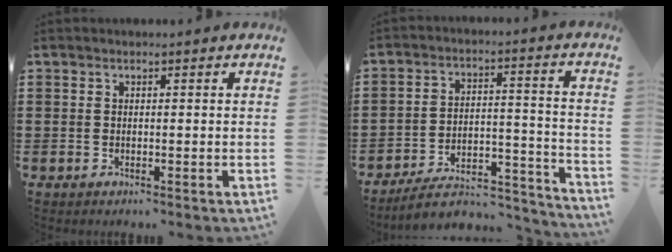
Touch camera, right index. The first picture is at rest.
{"total": 6.7, "force": [-5.7, 1.9, 3.0], "torque": [-0.049, 0.006, -0.110]}